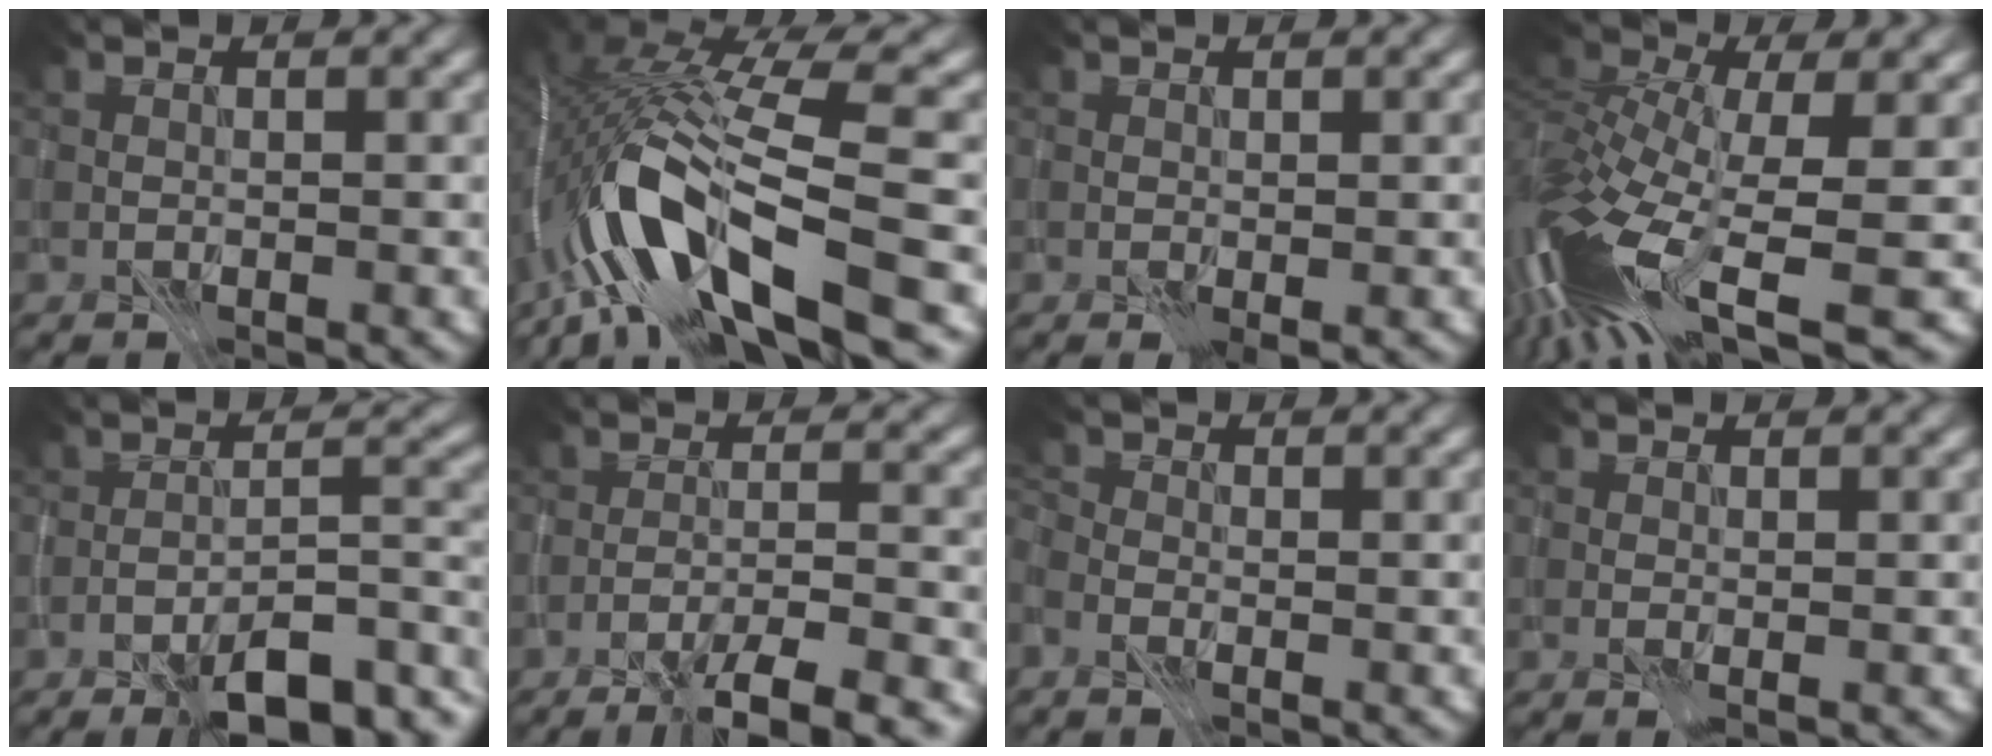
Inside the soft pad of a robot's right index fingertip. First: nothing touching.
{"total": 14.0, "force": [-4.8, 4.8, 12.3], "torque": [-0.251, 0.003, -0.079]}
{"total": 1.3, "force": [0.1, 0.6, 1.1], "torque": [-0.014, 0.001, 0.008]}
{"total": 14.0, "force": [-3.9, 5.7, 12.2], "torque": [-0.283, -0.021, -0.052]}
{"total": 10.1, "force": [-7.2, 2.8, 6.5], "torque": [-0.085, 0.012, -0.105]}
{"total": 6.8, "force": [-4.9, 1.3, 4.5], "torque": [-0.064, -0.001, -0.072]}
{"total": 1.7, "force": [-1.2, 0.7, 0.9], "torque": [-0.019, -0.002, -0.017]}
{"total": 1.2, "force": [0.5, 0.4, 1.0], "torque": [-0.006, 0.005, 0.004]}